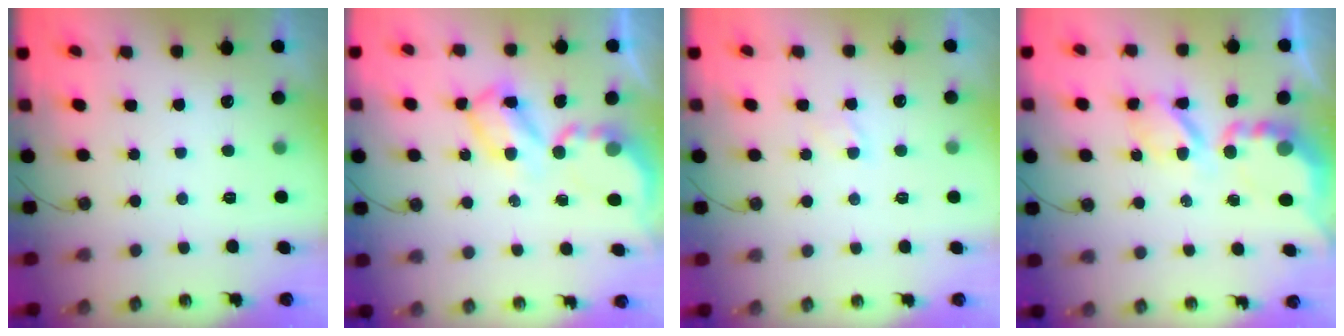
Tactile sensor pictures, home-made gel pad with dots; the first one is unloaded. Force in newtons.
{"total": 7.5, "press": 7.5, "slide": 0.6}
{"total": 2.7, "press": 2.7, "slide": 0.4}
{"total": 7.7, "press": 7.7, "slide": 0.7}